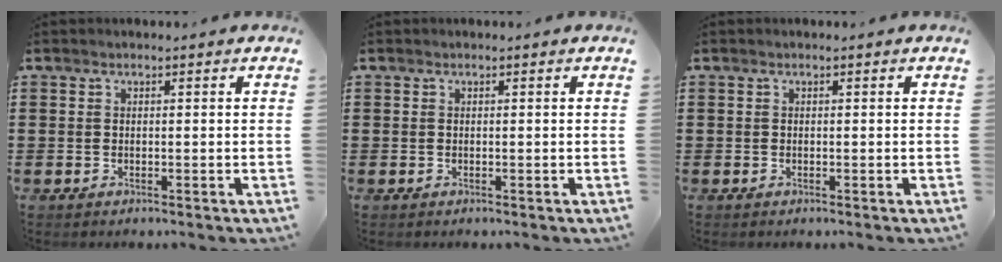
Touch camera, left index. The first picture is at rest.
{"total": 0.0}
{"total": 0.0}